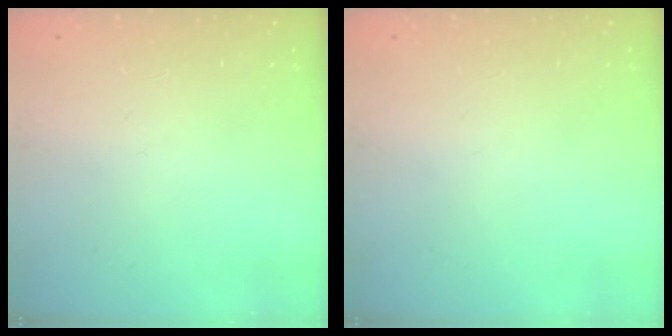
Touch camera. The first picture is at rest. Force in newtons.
{"total": 0.0}